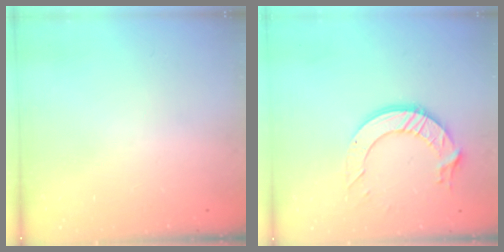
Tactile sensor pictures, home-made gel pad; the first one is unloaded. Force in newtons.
{"total": 11.8, "press": 11.8, "slide": 1.1}